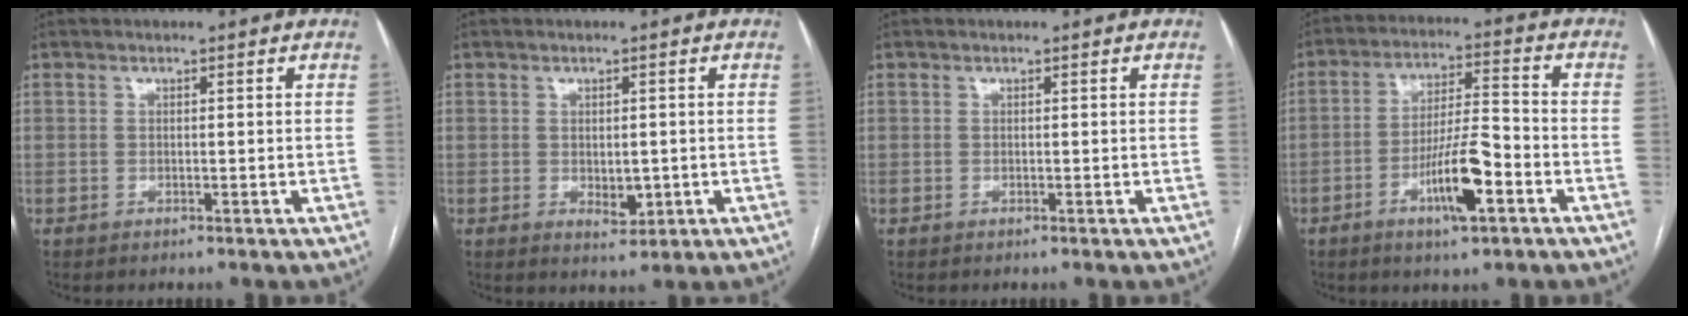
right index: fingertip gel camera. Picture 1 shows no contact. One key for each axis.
{"total": 3.1, "fx": -0.4, "fy": 1.9, "fz": 2.5, "tx": -0.040, "ty": -0.004, "tz": 0.004}
{"total": 0.0}
{"total": 10.1, "fx": -4.5, "fy": 1.6, "fz": 8.9, "tx": -0.167, "ty": -0.001, "tz": -0.076}